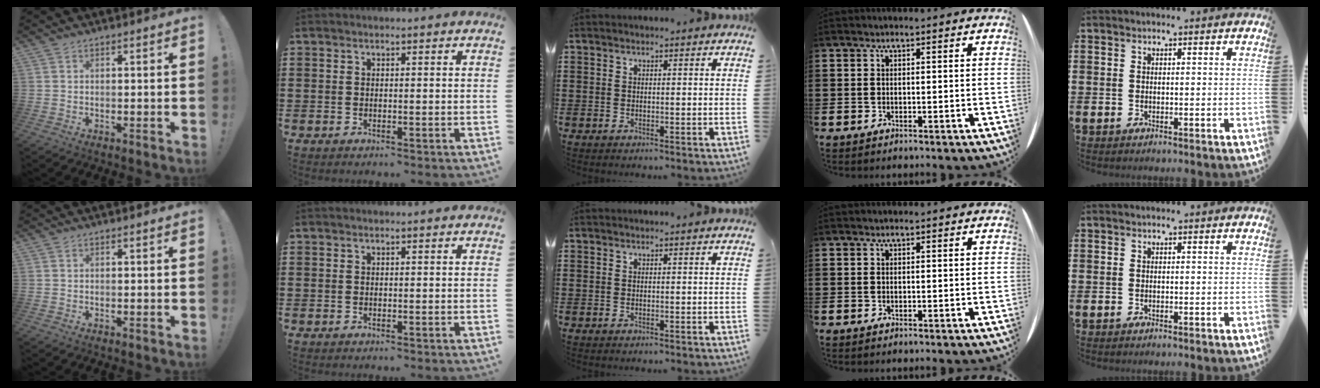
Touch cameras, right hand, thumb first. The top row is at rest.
{}